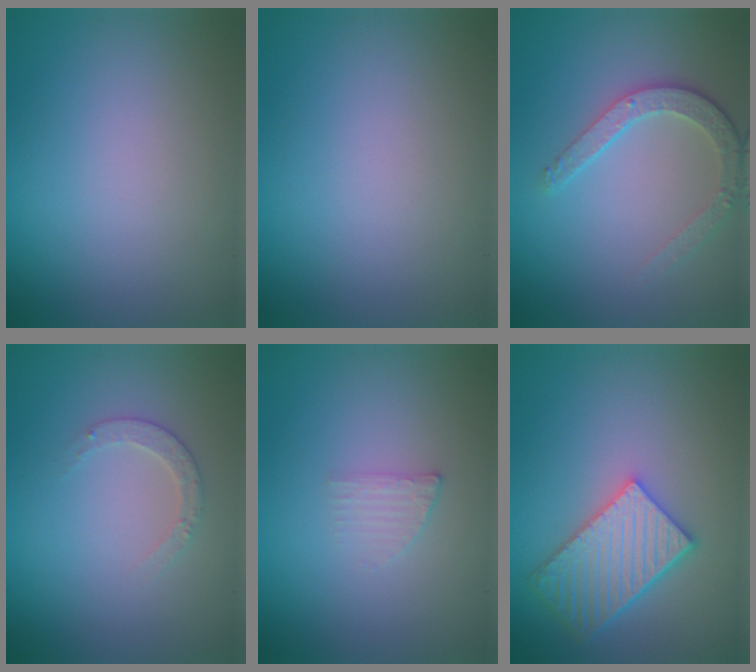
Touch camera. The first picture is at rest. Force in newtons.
{"total": 0.0}
{"total": 3.6, "press": 2.9, "slide": 2.2}
{"total": 1.8, "press": 1.8, "slide": 0.4}
{"total": 1.2, "press": 1.2, "slide": 0.3}
{"total": 5.4, "press": 4.7, "slide": 2.6}